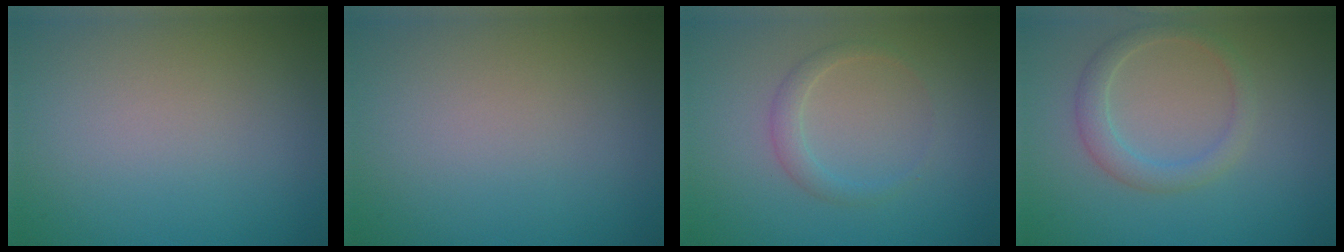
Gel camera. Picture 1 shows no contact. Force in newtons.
{"total": 0.0}
{"total": 1.5, "press": 1.5, "slide": 0.0}
{"total": 2.4, "press": 2.4, "slide": 0.1}